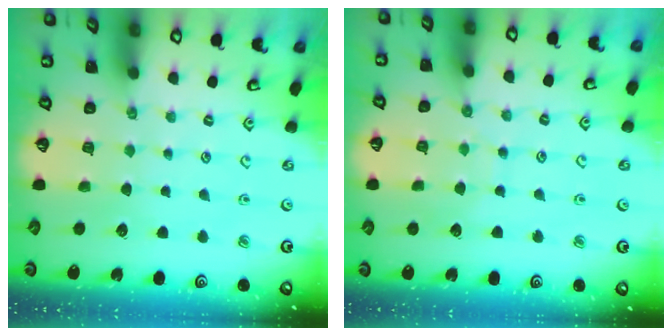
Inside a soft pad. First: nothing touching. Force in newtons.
{"total": 6.5, "press": 6.5, "slide": 0.6}